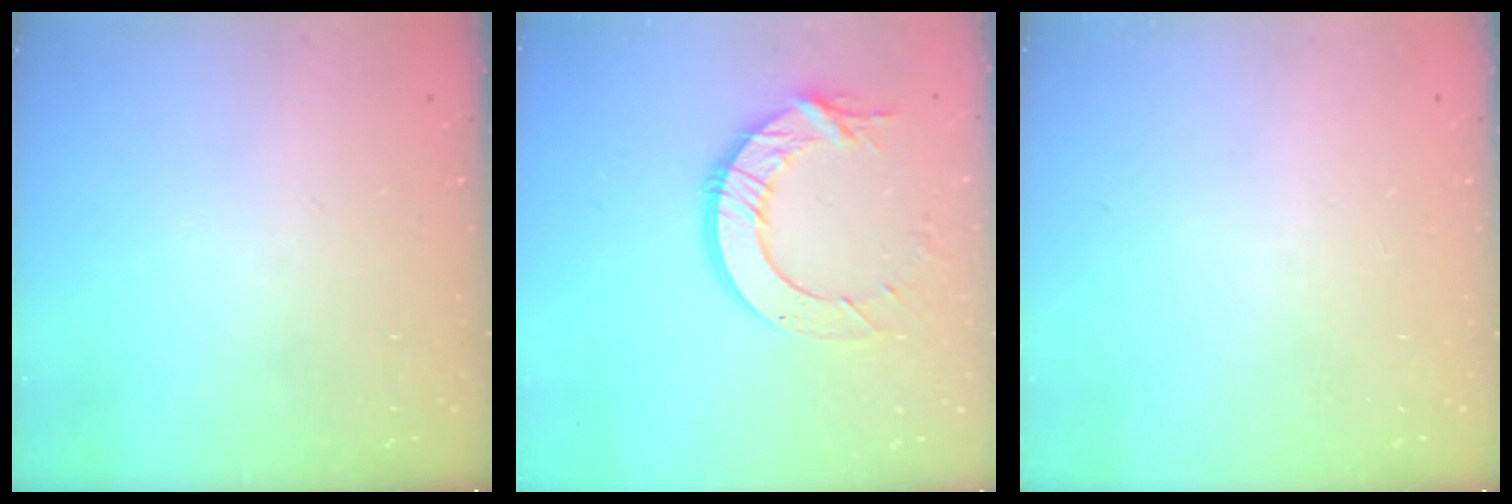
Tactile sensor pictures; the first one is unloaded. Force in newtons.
{"total": 12.6, "press": 12.6, "slide": 1.1}
{"total": 0.0}